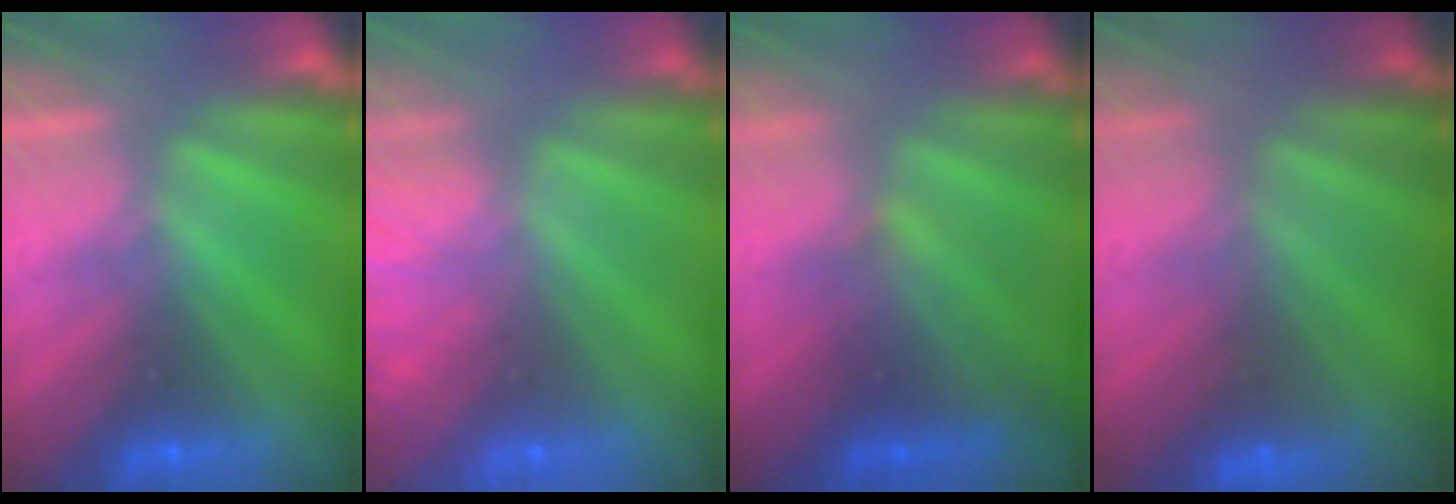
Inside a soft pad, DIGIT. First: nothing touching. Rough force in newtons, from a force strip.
{"total": 8.4}
{"total": 2.5}
{"total": 2.3}